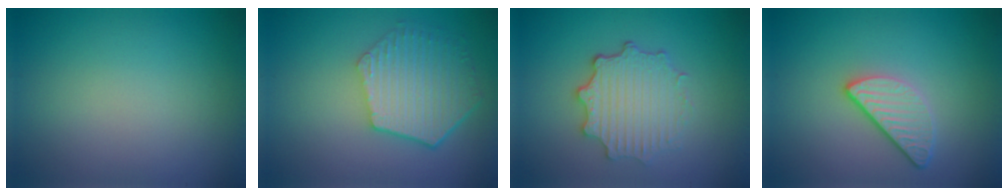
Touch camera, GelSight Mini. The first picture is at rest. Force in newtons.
{"total": 5.9, "press": 4.6, "slide": 3.7}
{"total": 4.5, "press": 3.7, "slide": 2.4}
{"total": 2.9, "press": 2.3, "slide": 1.7}